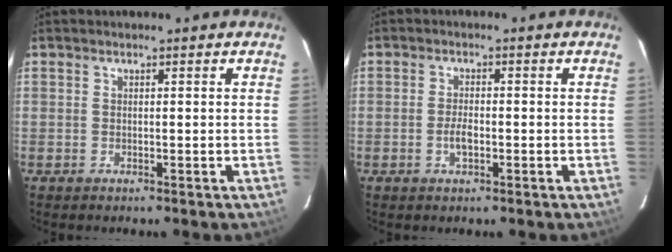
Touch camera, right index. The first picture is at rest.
{"total": 2.9, "force": [-0.9, 1.3, 2.4], "torque": [-0.047, 0.001, -0.016]}